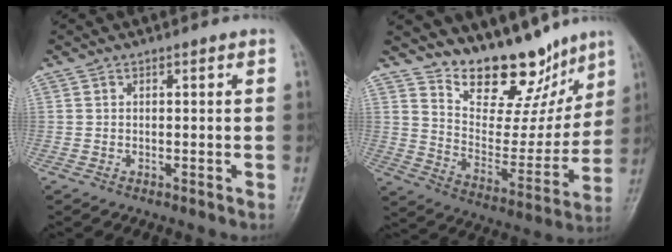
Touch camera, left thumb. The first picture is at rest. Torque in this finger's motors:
{"motor_torque": [0.96, -0.56, 1.21, -1.24, 0.02]}